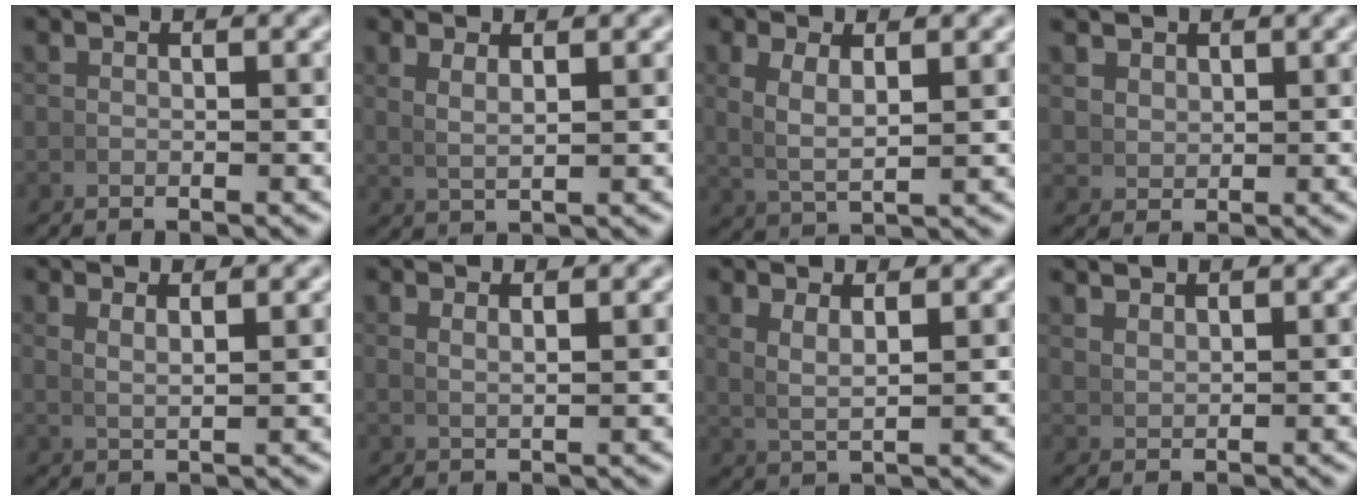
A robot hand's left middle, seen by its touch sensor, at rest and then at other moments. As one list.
[{"total": 2.0, "force": [1.2, 0.2, 1.5], "torque": [-0.029, -0.004, 0.032]}, {"total": 3.3, "force": [1.0, 1.3, 2.8], "torque": [-0.056, -0.004, 0.030]}, {"total": 2.3, "force": [1.8, 1.2, 0.8], "torque": [-0.016, -0.001, 0.044]}, {"total": 1.8, "force": [1.3, -0.2, 1.2], "torque": [-0.021, -0.006, 0.033]}, {"total": 1.4, "force": [1.1, -0.3, 0.8], "torque": [-0.014, -0.004, 0.028]}, {"total": 2.7, "force": [1.3, 0.8, 2.2], "torque": [-0.039, -0.004, 0.032]}, {"total": 2.1, "force": [2.0, 0.2, 0.5], "torque": [-0.005, 0.002, 0.046]}]